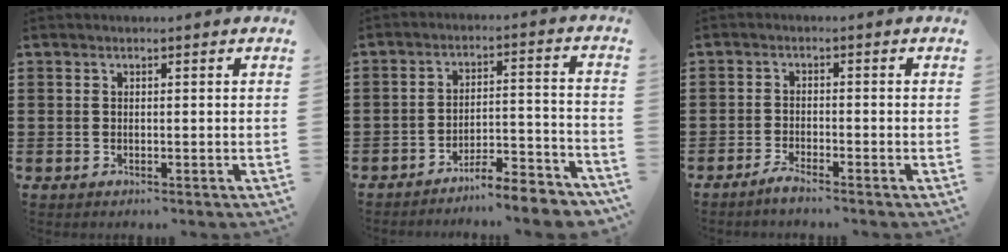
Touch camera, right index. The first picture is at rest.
{"total": 6.1, "force": [-5.9, 0.0, 1.6], "torque": [-0.022, 0.002, -0.115]}
{"total": 1.9, "force": [-1.8, 0.0, 0.6], "torque": [-0.012, 0.003, -0.033]}